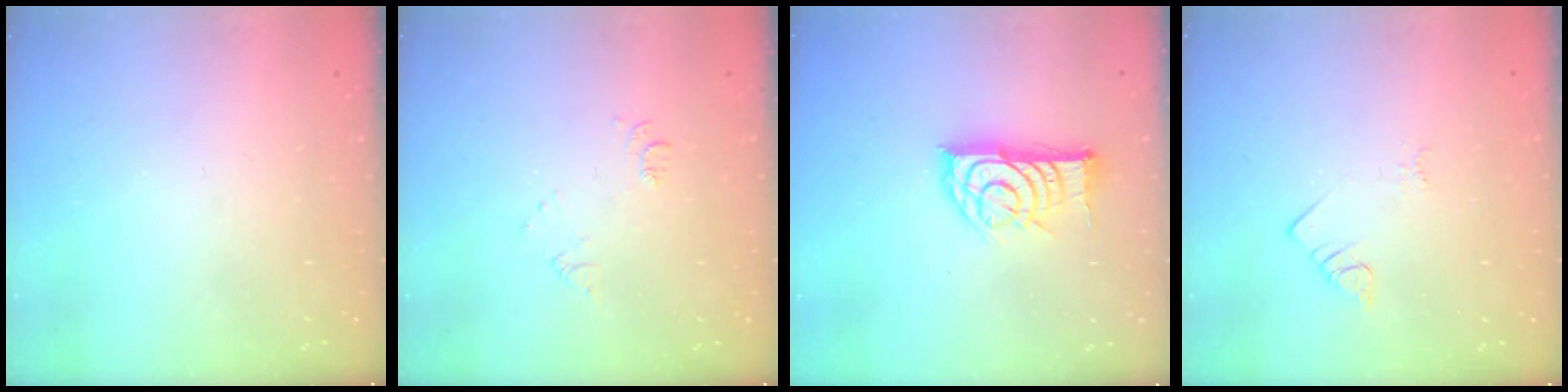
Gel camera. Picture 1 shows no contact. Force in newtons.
{"total": 6.9, "press": 6.8, "slide": 0.8}
{"total": 13.9, "press": 13.9, "slide": 0.6}
{"total": 2.3, "press": 2.3, "slide": 0.4}